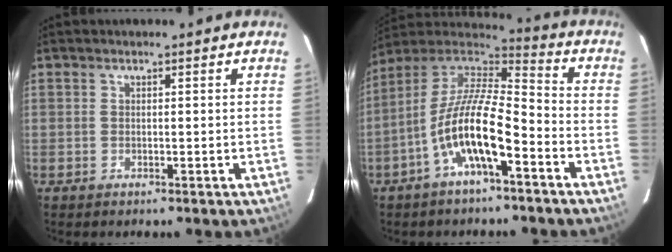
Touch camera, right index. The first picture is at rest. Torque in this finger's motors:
{"motor_torque": [1.75, -0.40, 1.06, 0.21]}